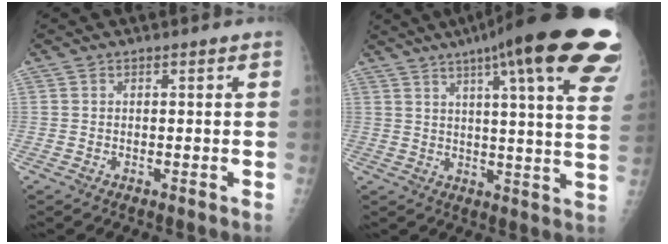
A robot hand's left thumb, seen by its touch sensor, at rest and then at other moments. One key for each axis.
{"total": 26.9, "fx": 15.9, "fy": 4.2, "fz": 21.2, "tx": -0.242, "ty": -0.027, "tz": 0.196}